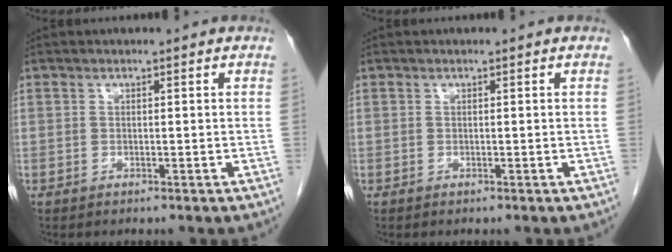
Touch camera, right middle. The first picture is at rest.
{"total": 0.0}